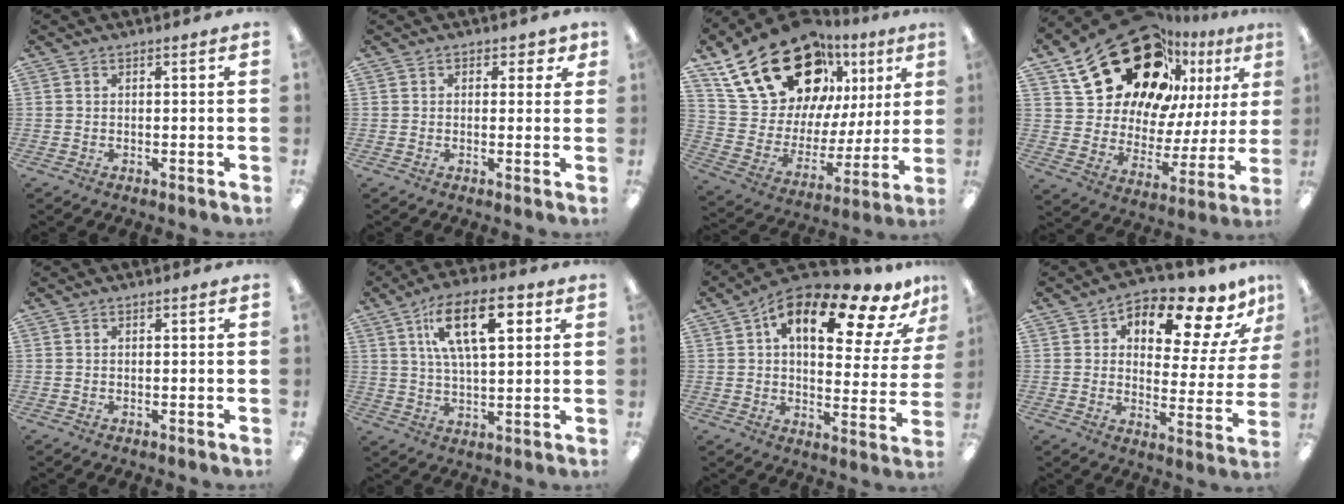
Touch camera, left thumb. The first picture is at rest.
{"total": 2.3, "force": [0.9, 1.6, 1.3], "torque": [-0.002, -0.003, 0.011]}
{"total": 26.1, "force": [16.2, 14.7, 14.3], "torque": [-0.244, -0.086, 0.306]}
{"total": 28.5, "force": [18.7, 16.2, 14.0], "torque": [-0.223, -0.104, 0.343]}
{"total": 0.0}
{"total": 15.2, "force": [6.5, 6.7, 12.0], "torque": [-0.181, -0.009, 0.106]}
{"total": 18.3, "force": [10.6, 7.5, 12.9], "torque": [-0.193, -0.054, 0.168]}
{"total": 11.7, "force": [8.5, 5.0, 6.2], "torque": [-0.084, -0.068, 0.142]}